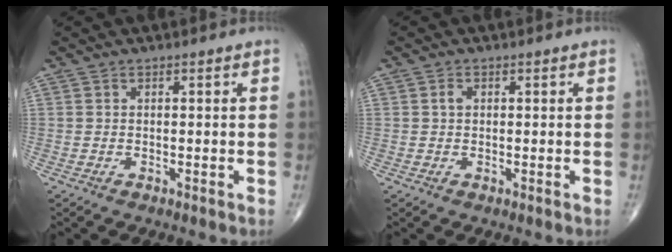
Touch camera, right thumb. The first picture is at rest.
{"total": 1.2, "force": [0.2, 0.9, 0.8], "torque": [-0.013, 0.003, 0.003]}